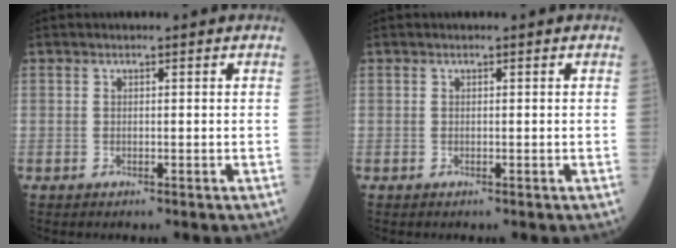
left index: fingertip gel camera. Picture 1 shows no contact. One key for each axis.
{"total": 0.0}